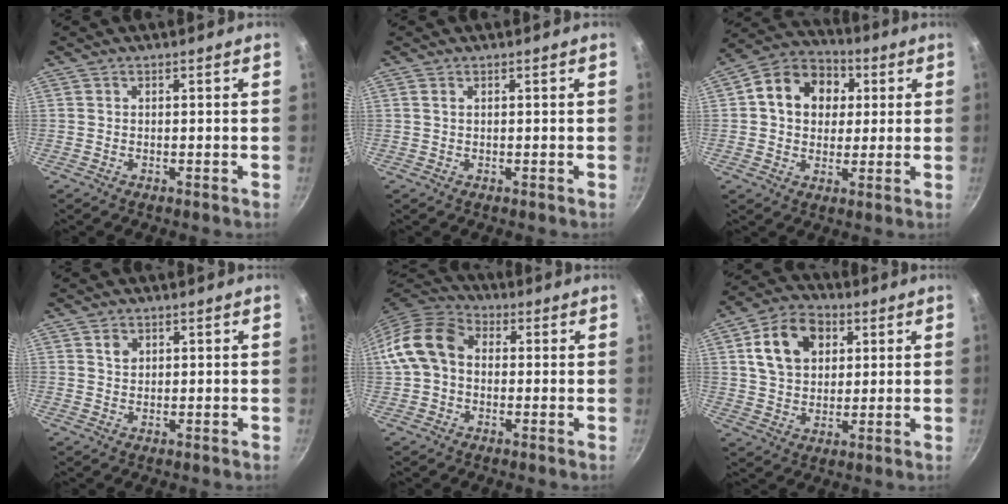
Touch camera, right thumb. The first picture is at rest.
{"total": 0.7, "force": [0.3, 0.3, 0.5], "torque": [-0.010, 0.001, 0.006]}
{"total": 13.8, "force": [3.1, 11.0, 7.7], "torque": [-0.102, 0.016, 0.033]}
{"total": 2.0, "force": [0.9, 1.5, 1.0], "torque": [-0.009, -0.001, 0.014]}
{"total": 11.7, "force": [0.6, 8.8, 7.7], "torque": [-0.122, 0.031, -0.007]}
{"total": 13.3, "force": [4.1, 9.6, 8.1], "torque": [-0.120, 0.003, 0.063]}